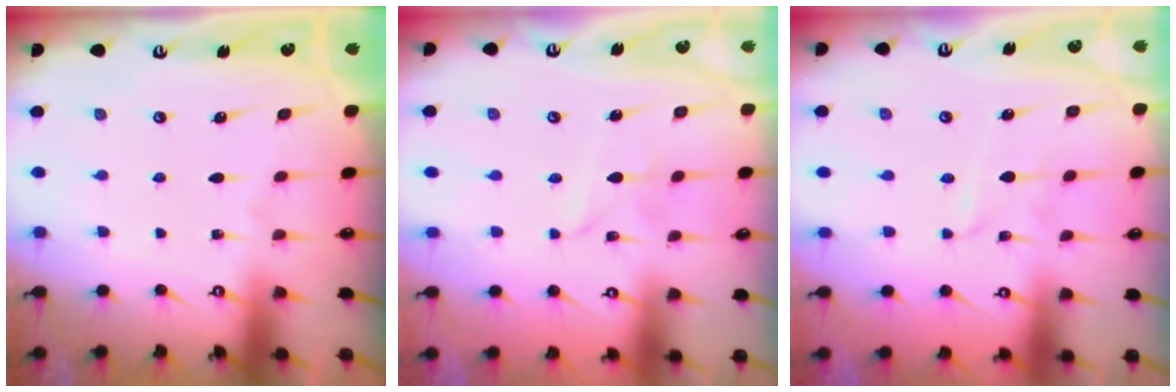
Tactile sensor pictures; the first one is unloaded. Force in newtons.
{"total": 2.7, "press": 2.7, "slide": 0.3}
{"total": 2.6, "press": 2.6, "slide": 0.3}